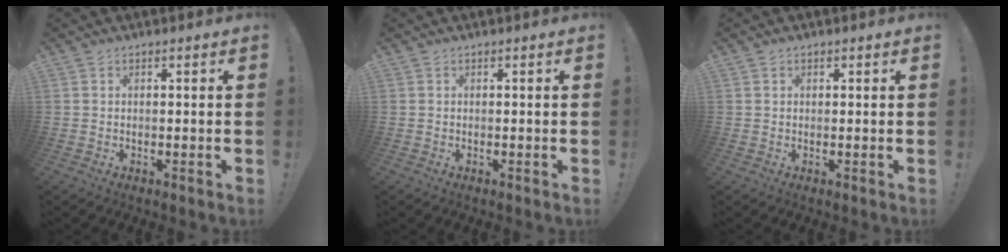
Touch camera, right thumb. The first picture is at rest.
{"total": 0.0}
{"total": 0.7, "force": [0.4, 0.6, 0.2], "torque": [-0.002, 0.001, 0.008]}